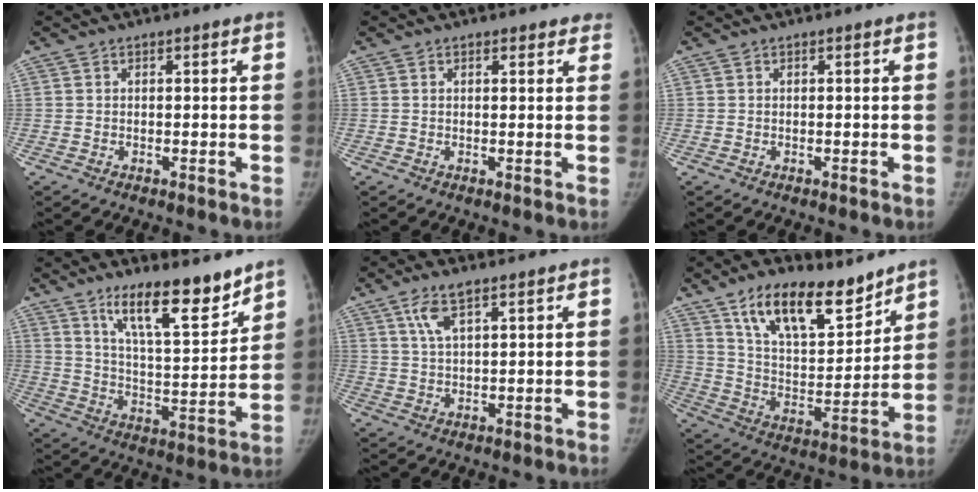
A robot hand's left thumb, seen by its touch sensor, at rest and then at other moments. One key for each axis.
{"total": 2.1, "fx": 1.8, "fy": 0.9, "fz": 0.8, "tx": 0.008, "ty": -0.003, "tz": 0.015}
{"total": 0.0}
{"total": 15.1, "fx": 11.0, "fy": 3.8, "fz": 9.6, "tx": -0.126, "ty": -0.083, "tz": 0.190}
{"total": 5.6, "fx": 3.4, "fy": 1.7, "fz": 4.2, "tx": -0.082, "ty": -0.010, "tz": 0.069}
{"total": 18.3, "fx": 12.7, "fy": 7.6, "fz": 10.7, "tx": -0.134, "ty": -0.072, "tz": 0.225}